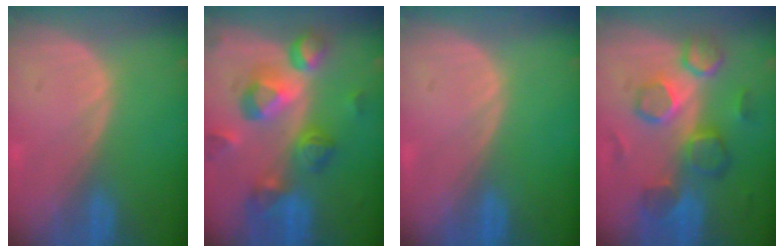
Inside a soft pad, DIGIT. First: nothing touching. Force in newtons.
{"total": 10.3, "press": 9.3, "slide": 4.6}
{"total": 0.0}
{"total": 9.4, "press": 8.8, "slide": 3.4}